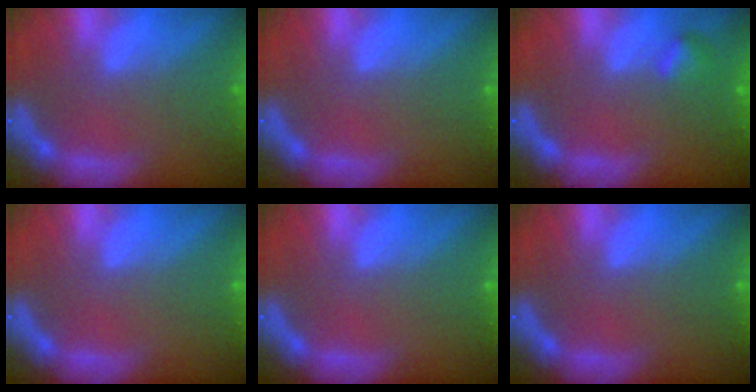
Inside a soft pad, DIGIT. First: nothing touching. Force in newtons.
{"total": 0.0}
{"total": 1.4}
{"total": 0.0}
{"total": 0.0}
{"total": 0.0}